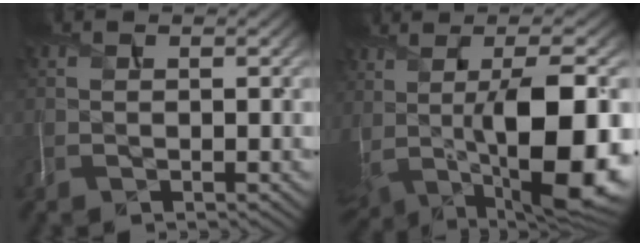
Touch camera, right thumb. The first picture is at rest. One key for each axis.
{"total": 16.0, "fx": -0.1, "fy": 6.0, "fz": 14.9, "tx": -0.238, "ty": 0.002, "tz": 0.010}